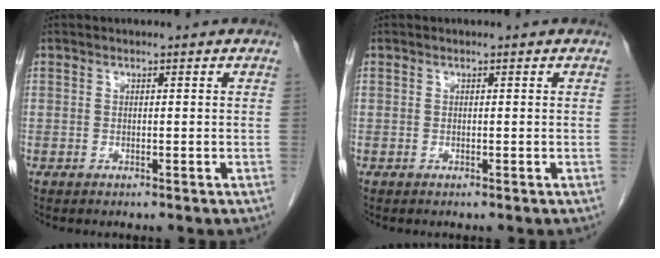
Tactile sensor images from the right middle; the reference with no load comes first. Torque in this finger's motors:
{"motor_torque": [-0.13, -0.03, 0.01, 0.01]}